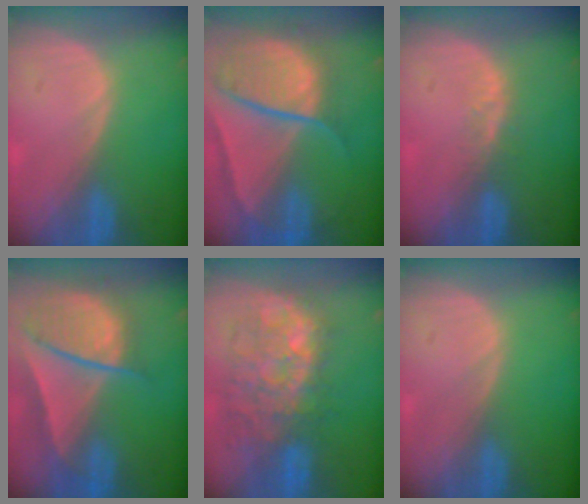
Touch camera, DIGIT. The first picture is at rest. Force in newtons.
{"total": 10.7, "press": 8.9, "slide": 5.9}
{"total": 2.4, "press": 1.8, "slide": 1.5}
{"total": 9.6, "press": 8.2, "slide": 5.0}
{"total": 10.5, "press": 9.9, "slide": 3.4}
{"total": 0.0}